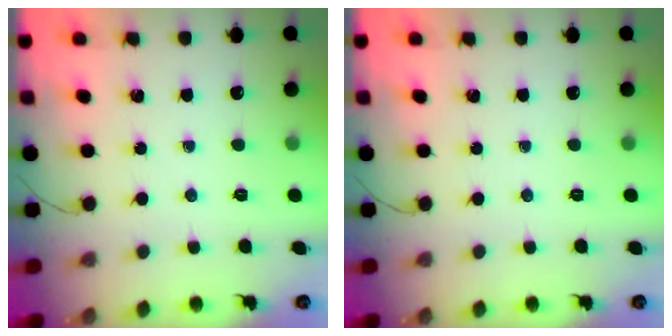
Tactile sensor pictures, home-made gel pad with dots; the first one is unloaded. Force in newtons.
{"total": 0.0}